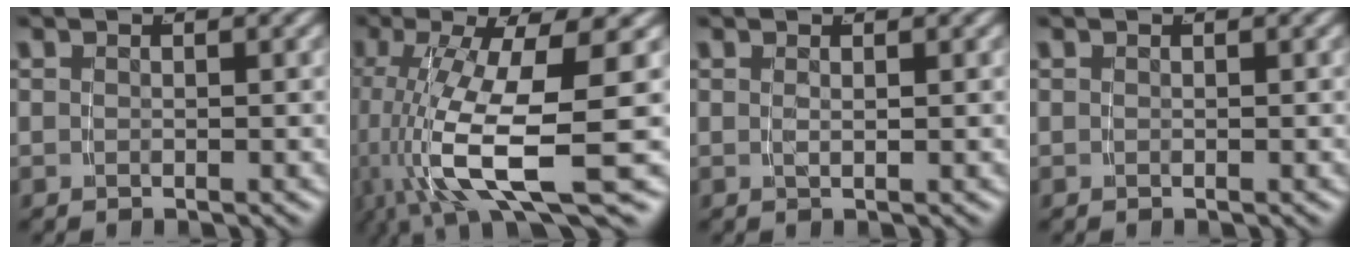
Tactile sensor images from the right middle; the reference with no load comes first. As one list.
[{"total": 9.3, "force": [-2.9, 3.2, 8.3], "torque": [-0.152, -0.033, -0.026]}, {"total": 0.8, "force": [0.1, -0.7, 0.4], "torque": [-0.012, -0.004, 0.008]}, {"total": 0.0}]